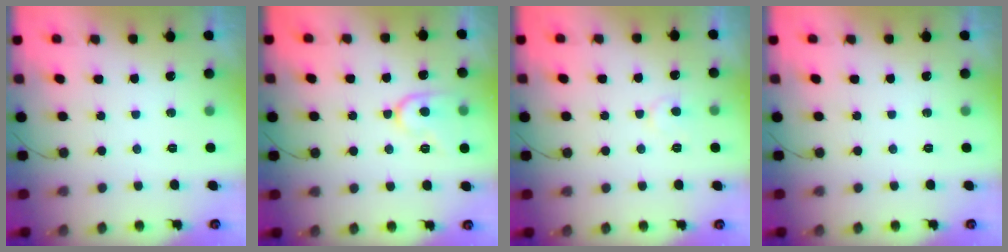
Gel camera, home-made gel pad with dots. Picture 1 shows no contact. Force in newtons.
{"total": 11.7, "press": 11.7, "slide": 1.0}
{"total": 5.1, "press": 5.1, "slide": 0.5}
{"total": 0.0}